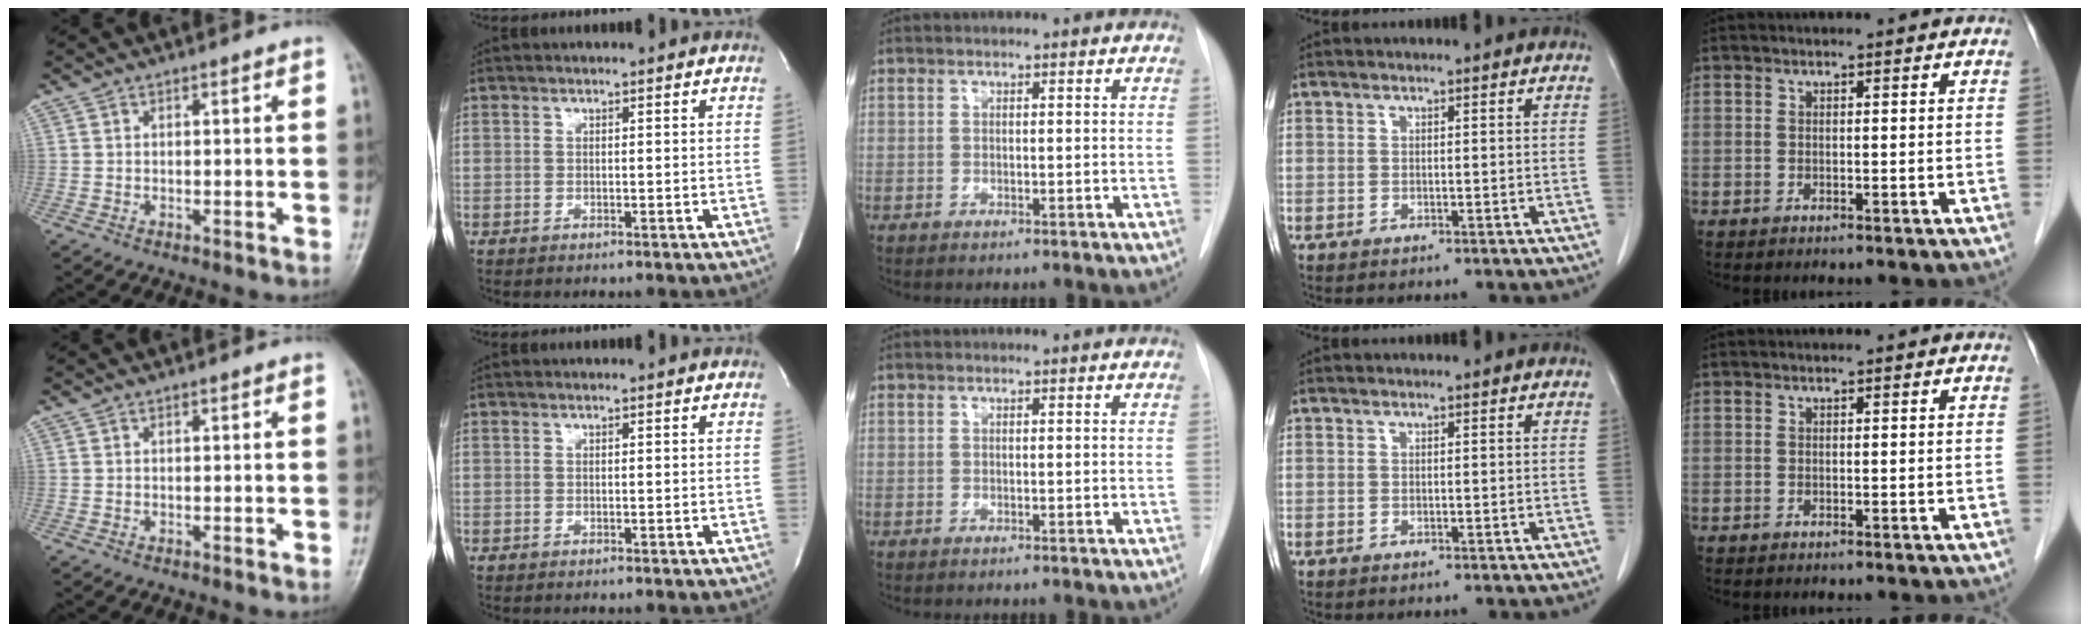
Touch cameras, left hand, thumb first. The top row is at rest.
{}